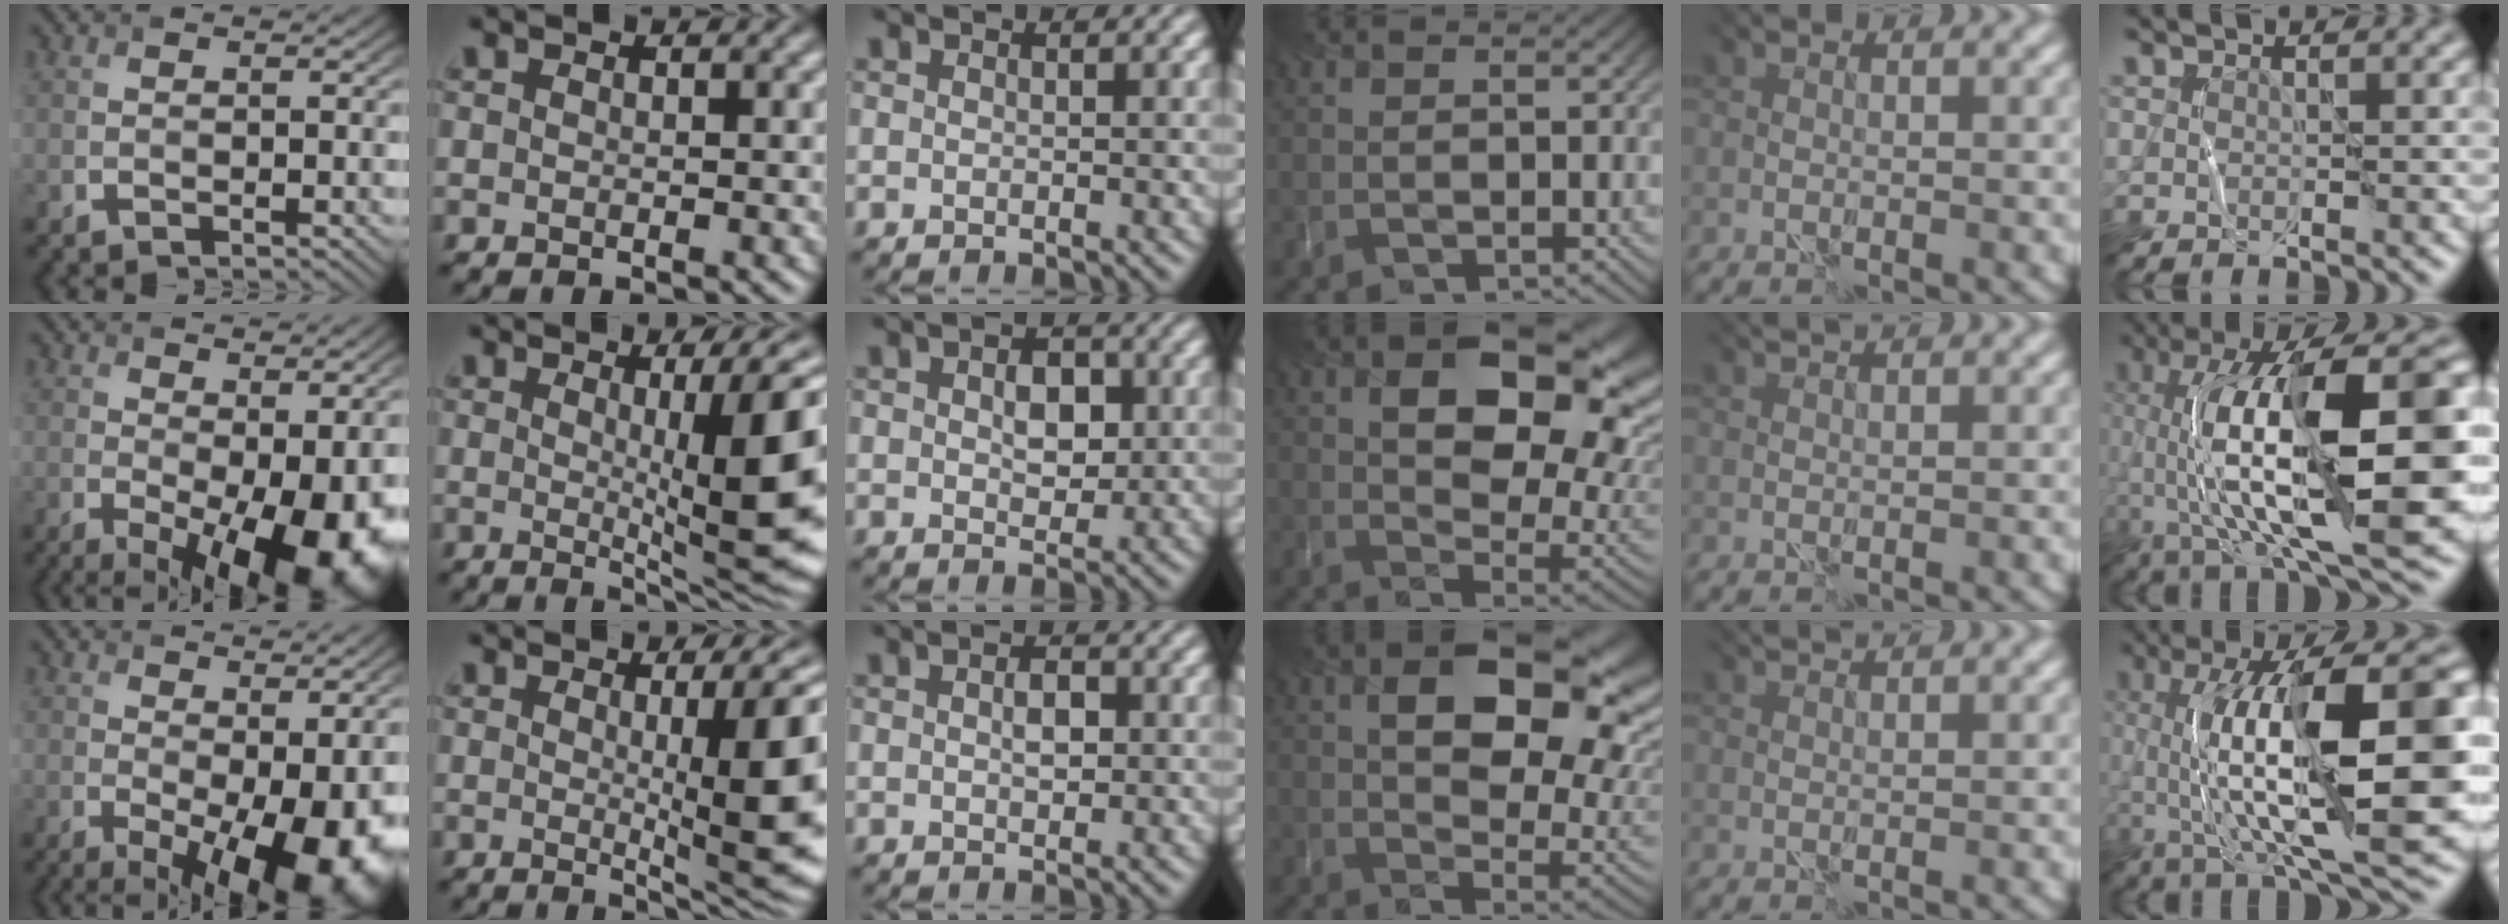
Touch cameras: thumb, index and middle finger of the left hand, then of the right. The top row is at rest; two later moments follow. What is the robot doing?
{"motion": "wrap", "object": "string"}